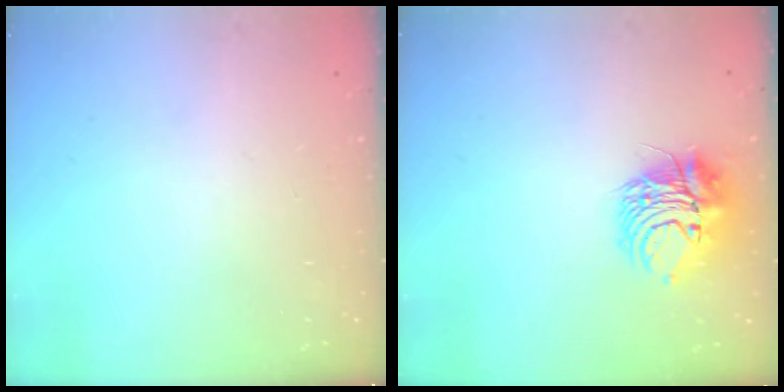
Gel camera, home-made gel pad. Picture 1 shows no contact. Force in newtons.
{"total": 9.8, "press": 9.8, "slide": 0.6}